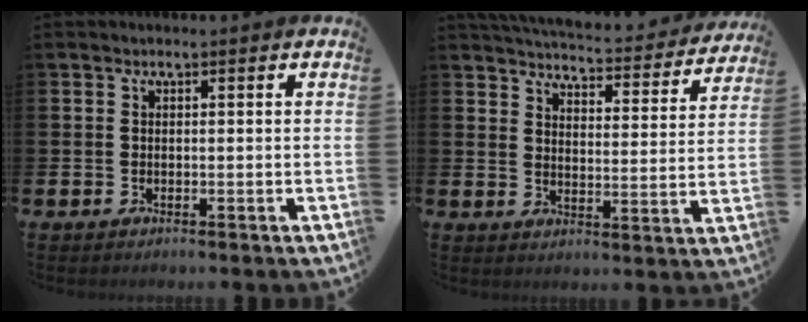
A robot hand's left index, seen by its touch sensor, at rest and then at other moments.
{"total": 4.9, "force": [4.9, 0.4, 0.6], "torque": [-0.030, -0.041, 0.082]}